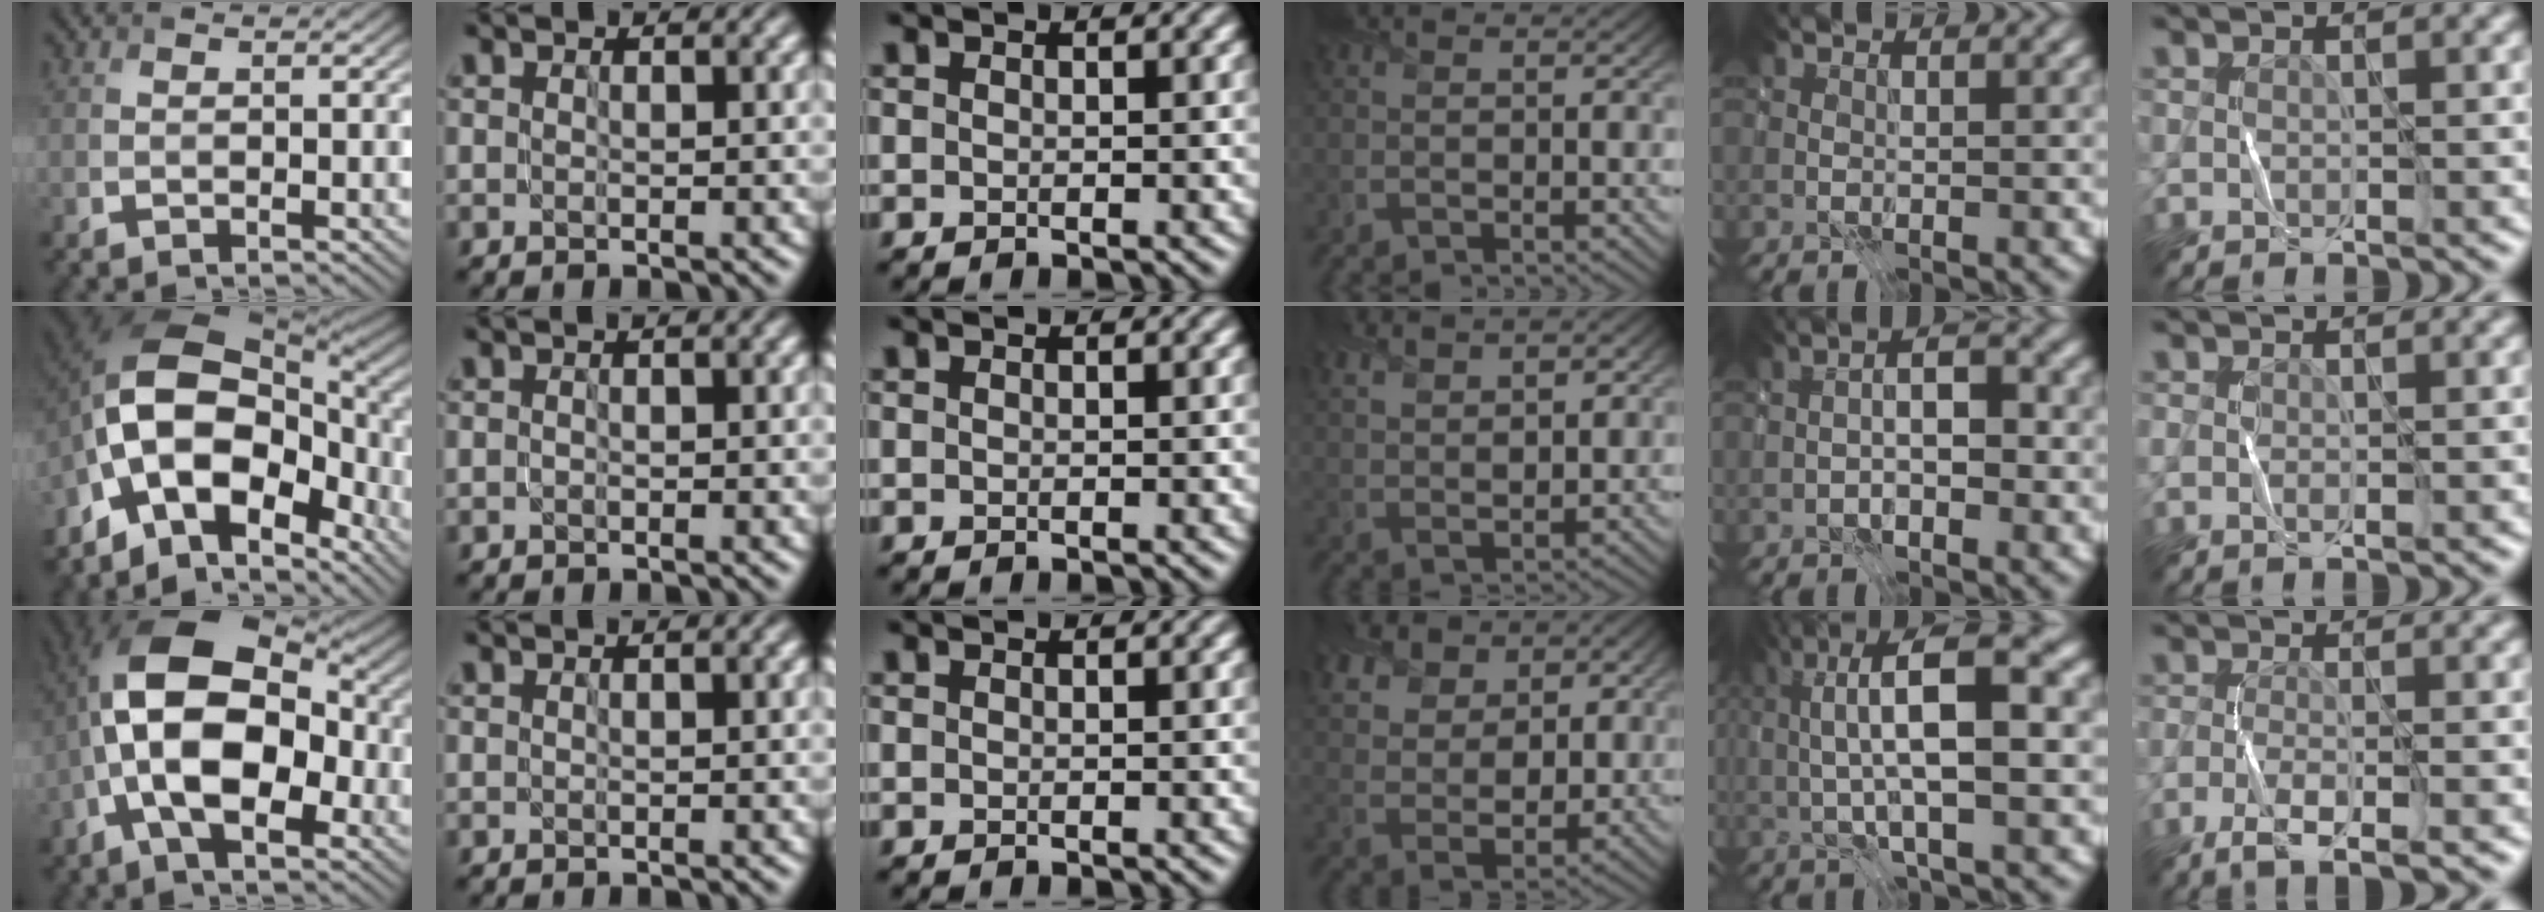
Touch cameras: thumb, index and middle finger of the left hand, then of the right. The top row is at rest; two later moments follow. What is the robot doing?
{"motion": "fold", "object": "shorts"}